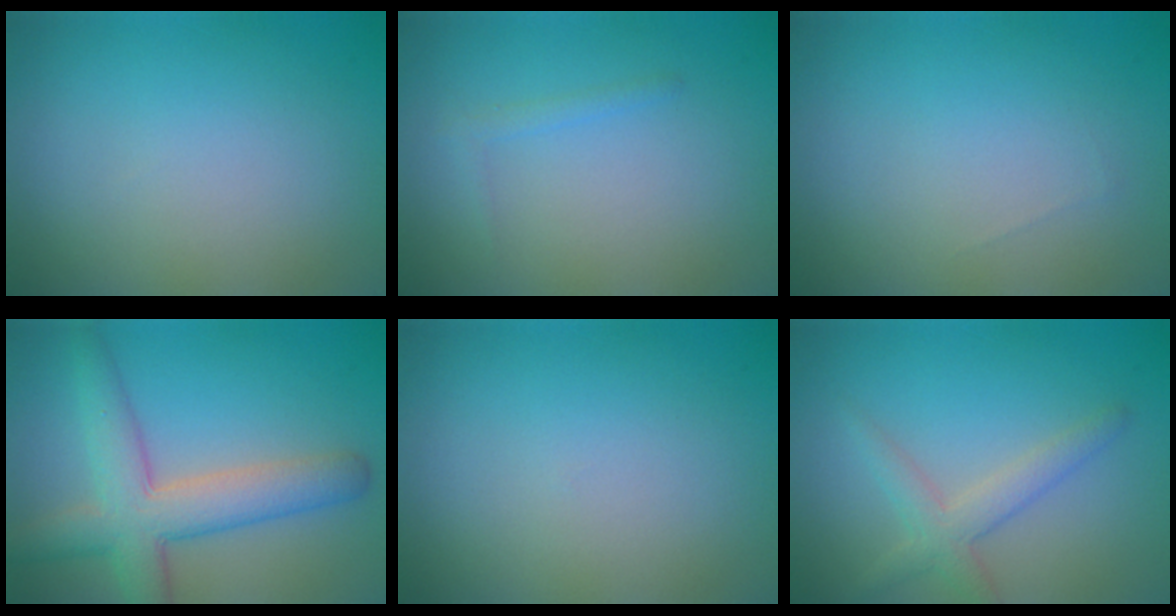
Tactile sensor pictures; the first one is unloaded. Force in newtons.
{"total": 0.8, "press": 0.8, "slide": 0.1}
{"total": 0.0}
{"total": 6.6, "press": 6.6, "slide": 0.3}
{"total": 0.0}
{"total": 2.8, "press": 2.8, "slide": 0.2}